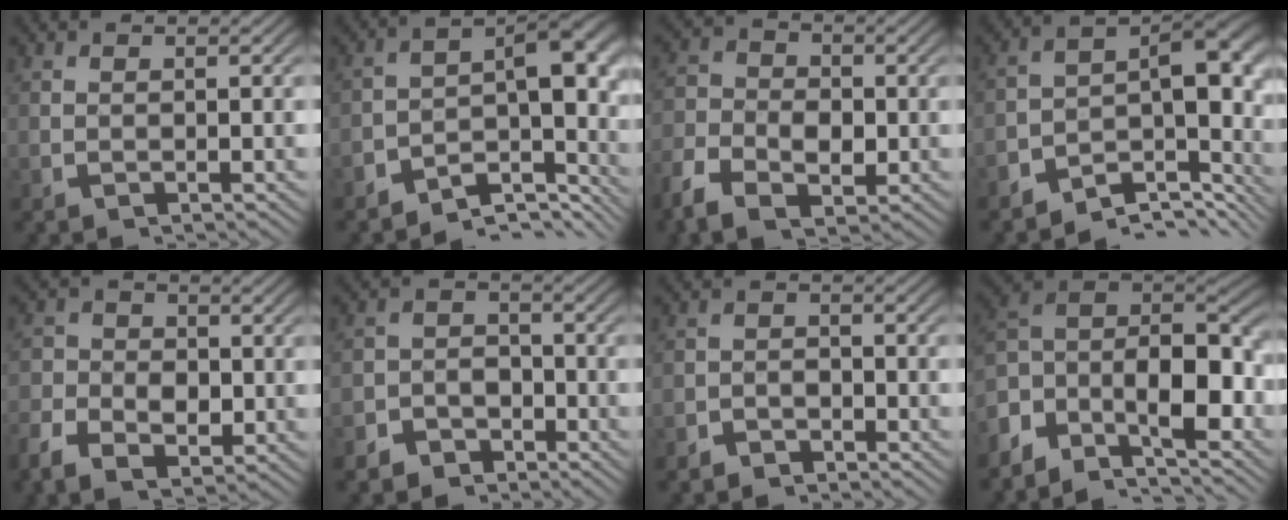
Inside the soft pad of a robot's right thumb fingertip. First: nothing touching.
{"total": 10.5, "force": [-3.9, 5.7, 7.9], "torque": [-0.103, -0.020, -0.062]}
{"total": 4.7, "force": [-1.7, 3.3, 2.9], "torque": [-0.046, -0.012, -0.032]}
{"total": 11.8, "force": [-3.8, 6.6, 9.1], "torque": [-0.130, -0.017, -0.062]}
{"total": 3.8, "force": [-1.2, 2.9, 2.1], "torque": [-0.027, -0.013, -0.024]}
{"total": 4.5, "force": [-3.3, 2.9, 0.7], "torque": [0.011, -0.020, -0.055]}
{"total": 2.5, "force": [-2.3, 1.1, 0.0], "torque": [0.007, -0.011, -0.040]}
{"total": 13.5, "force": [0.6, 8.8, 10.2], "torque": [-0.209, -0.021, 0.012]}